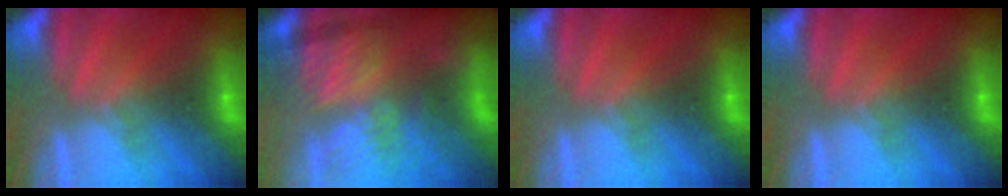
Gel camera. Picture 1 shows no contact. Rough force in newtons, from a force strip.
{"total": 7.0}
{"total": 0.0}
{"total": 0.0}